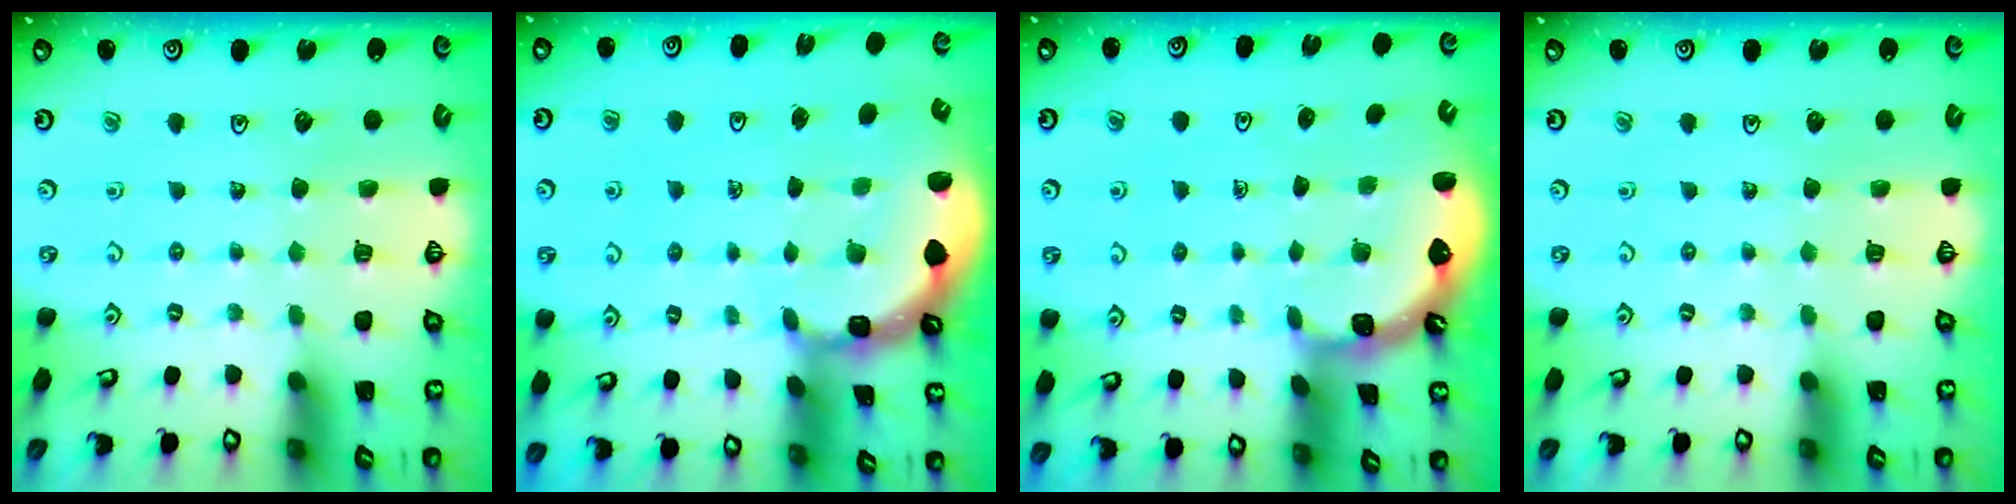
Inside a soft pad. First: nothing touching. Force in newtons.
{"total": 2.5, "press": 2.4, "slide": 0.9}
{"total": 1.4, "press": 1.3, "slide": 0.1}
{"total": 0.0}